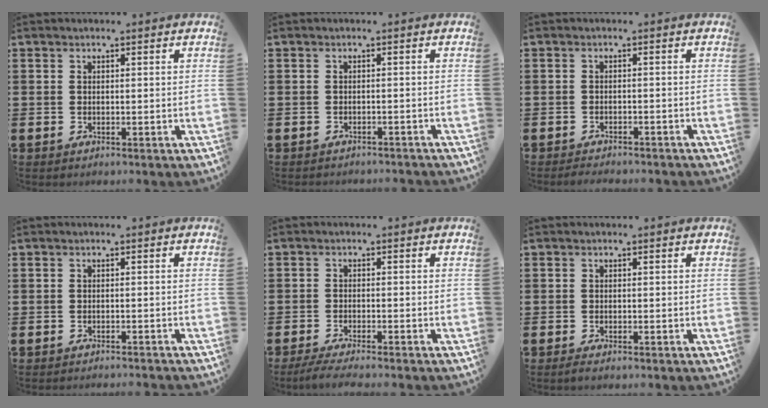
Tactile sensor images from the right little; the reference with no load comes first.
{"total": 0.9, "force": [-0.9, 0.0, 0.0], "torque": [-0.002, 0.001, -0.019]}
{"total": 1.3, "force": [-1.3, 0.1, 0.1], "torque": [-0.007, 0.002, -0.027]}
{"total": 0.7, "force": [-0.7, -0.2, 0.0], "torque": [0.001, 0.000, -0.014]}
{"total": 2.2, "force": [-1.7, 0.0, 1.4], "torque": [-0.021, 0.000, -0.030]}
{"total": 0.7, "force": [-0.3, 0.1, 0.6], "torque": [-0.011, -0.002, -0.006]}